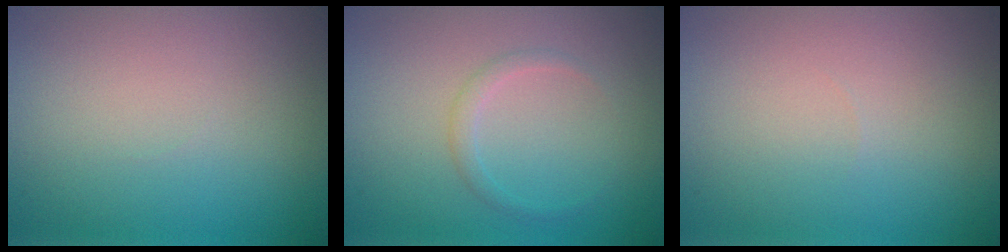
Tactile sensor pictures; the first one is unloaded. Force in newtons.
{"total": 1.0, "press": 1.0, "slide": 0.1}
{"total": 0.0}